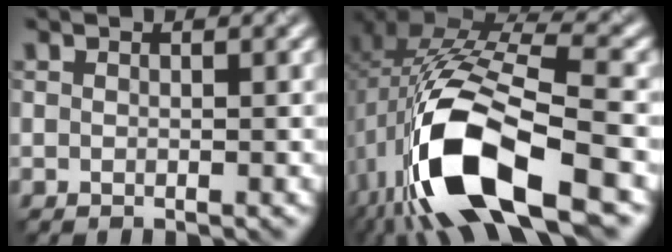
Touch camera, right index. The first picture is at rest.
{"total": 15.2, "force": [-5.7, 6.4, 12.5], "torque": [-0.258, -0.022, -0.096]}